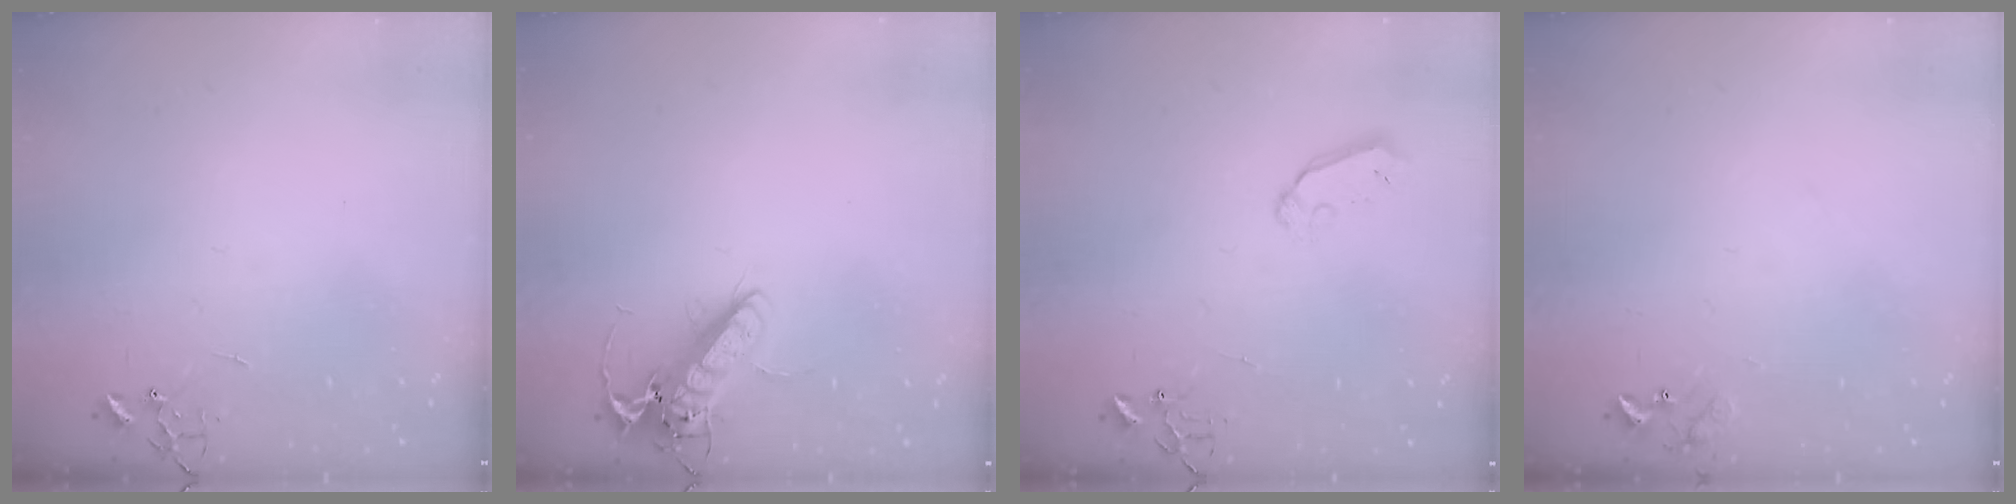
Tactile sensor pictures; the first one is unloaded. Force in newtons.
{"total": 13.5, "press": 13.2, "slide": 2.7}
{"total": 5.2, "press": 5.1, "slide": 0.5}
{"total": 8.4, "press": 8.4, "slide": 0.5}